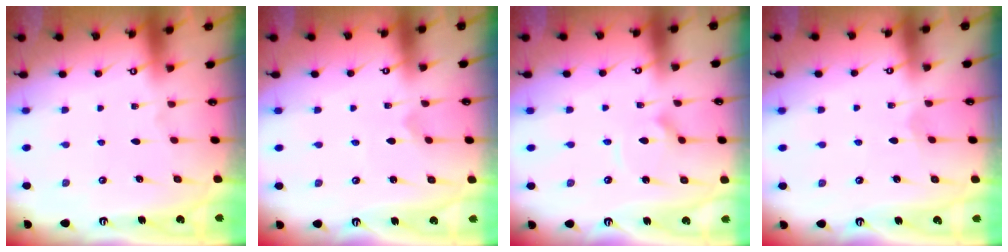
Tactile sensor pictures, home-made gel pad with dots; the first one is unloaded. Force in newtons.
{"total": 0.0}
{"total": 3.1, "press": 3.1, "slide": 0.4}
{"total": 1.7, "press": 1.7, "slide": 0.1}